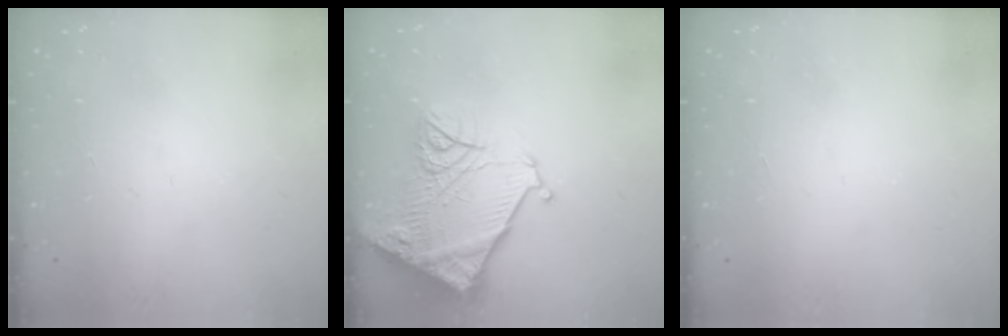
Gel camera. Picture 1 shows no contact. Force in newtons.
{"total": 17.1, "press": 17.0, "slide": 1.9}
{"total": 1.5, "press": 1.5, "slide": 0.1}